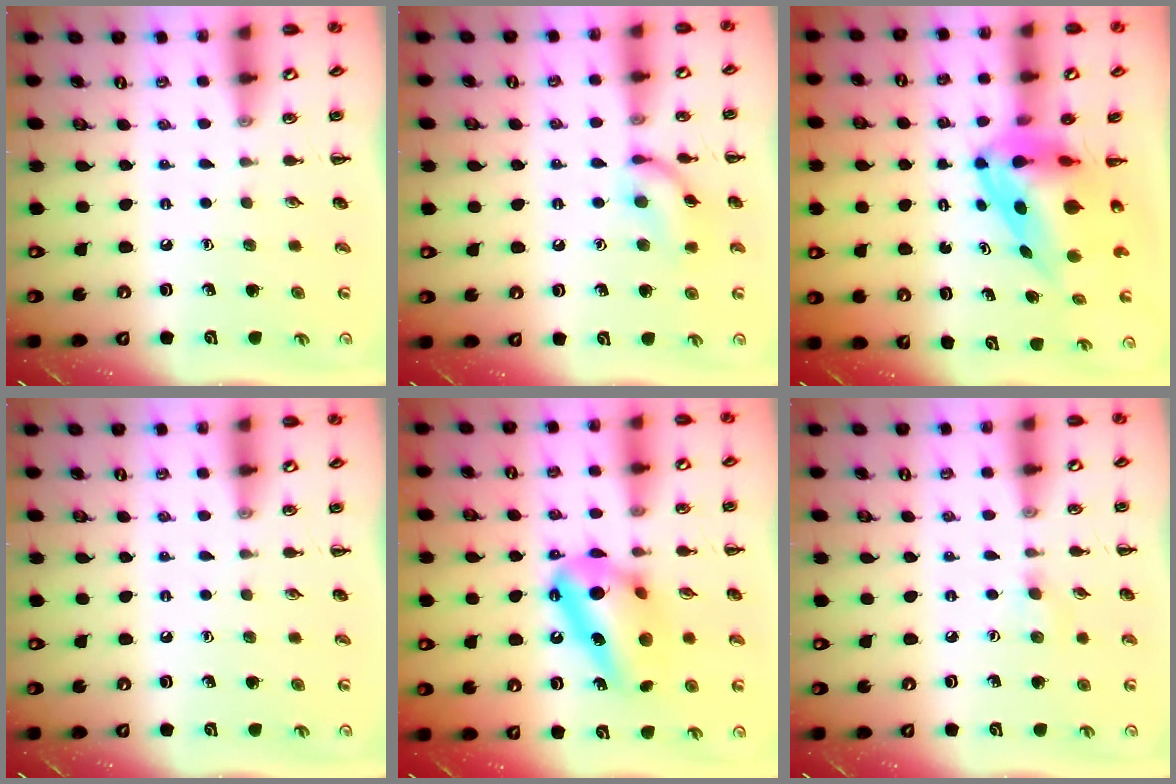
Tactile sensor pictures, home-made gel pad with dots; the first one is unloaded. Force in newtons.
{"total": 10.9, "press": 10.9, "slide": 0.6}
{"total": 7.5, "press": 7.1, "slide": 2.4}
{"total": 0.0}
{"total": 15.0, "press": 14.9, "slide": 0.3}
{"total": 4.5, "press": 4.1, "slide": 1.7}